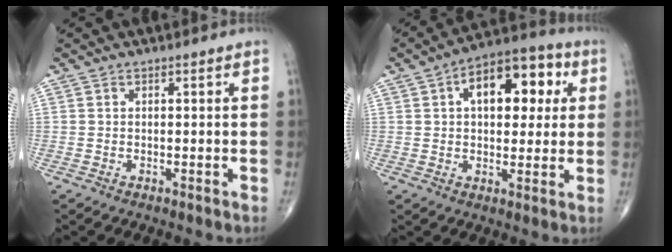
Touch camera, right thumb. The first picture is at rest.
{"total": 14.9, "force": [4.1, 8.3, 11.8], "torque": [-0.129, 0.018, 0.053]}